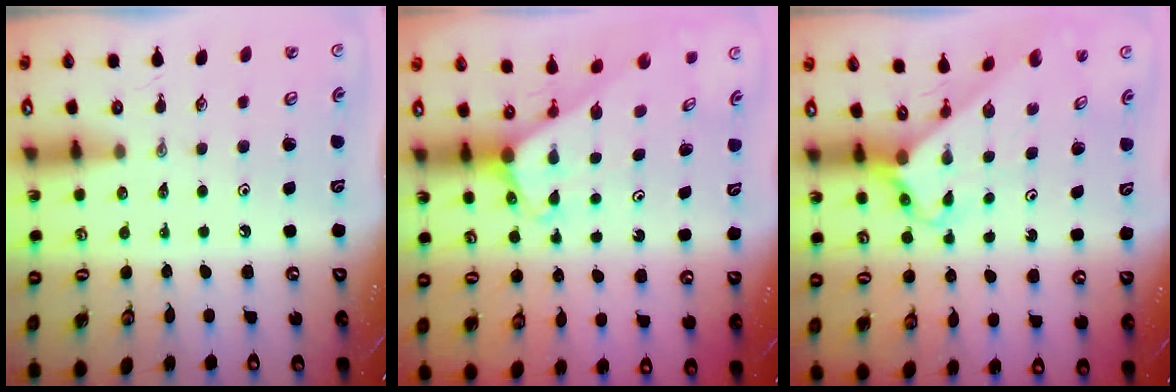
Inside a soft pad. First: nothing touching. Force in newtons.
{"total": 2.0, "press": 2.0, "slide": 0.0}
{"total": 2.5, "press": 2.5, "slide": 0.1}